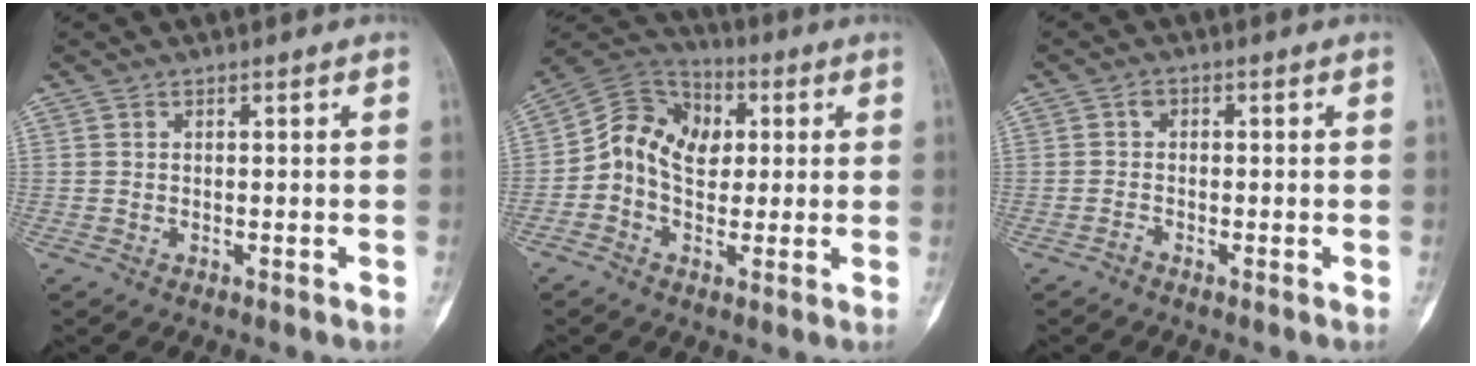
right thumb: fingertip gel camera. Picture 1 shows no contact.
{"total": 12.0, "force": [0.6, 9.5, 7.2], "torque": [-0.092, 0.027, -0.001]}
{"total": 1.4, "force": [-0.8, 1.1, 0.4], "torque": [0.006, 0.008, -0.024]}